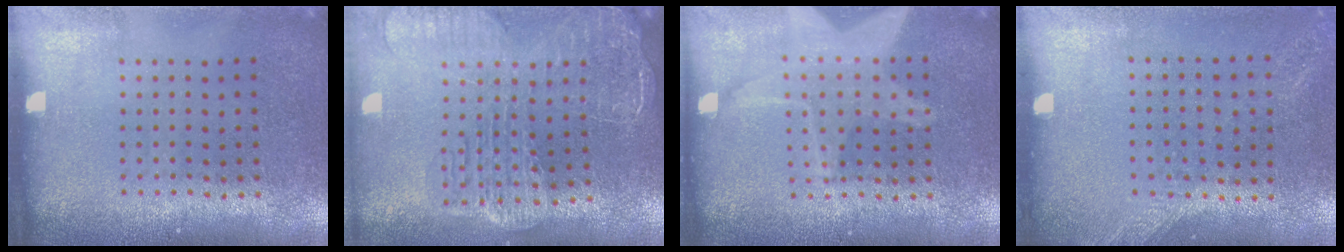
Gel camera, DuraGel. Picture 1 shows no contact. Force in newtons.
{"total": 2.7, "press": 2.3, "slide": 1.4}
{"total": 3.2, "press": 3.2, "slide": 0.4}
{"total": 1.2, "press": 1.2, "slide": 0.4}